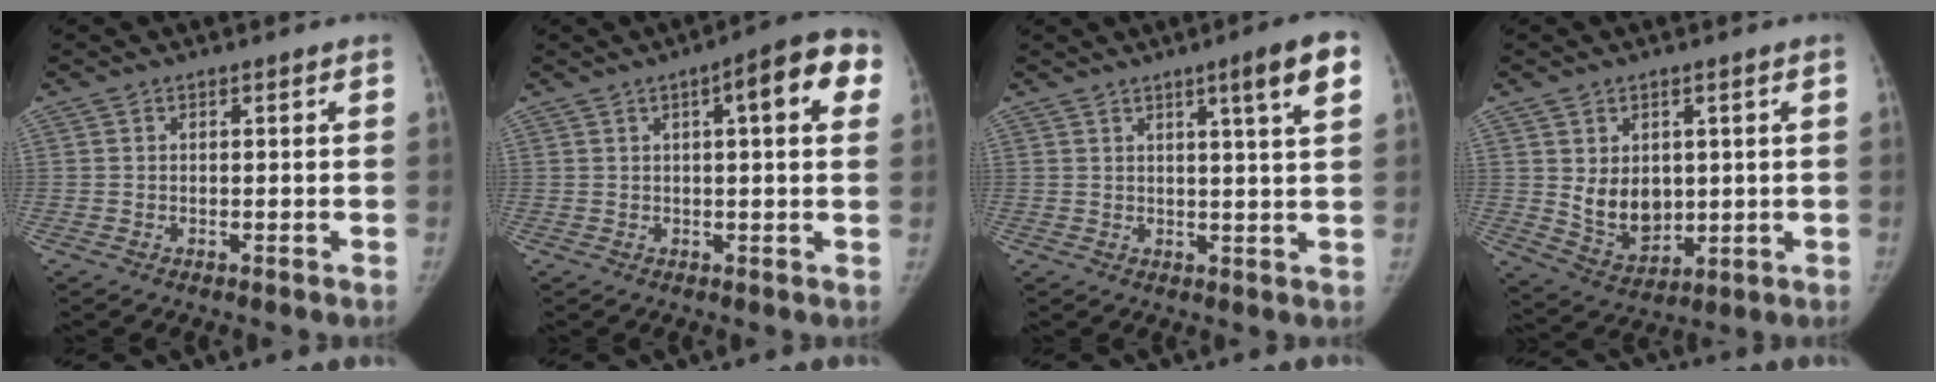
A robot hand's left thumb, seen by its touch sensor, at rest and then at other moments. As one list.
[{"total": 10.4, "force": [3.4, 2.9, 9.4], "torque": [-0.094, 0.015, 0.029]}, {"total": 7.4, "force": [3.6, 0.1, 6.5], "torque": [-0.089, -0.013, 0.049]}, {"total": 8.6, "force": [1.1, 6.4, 5.6], "torque": [-0.059, -0.023, 0.043]}]